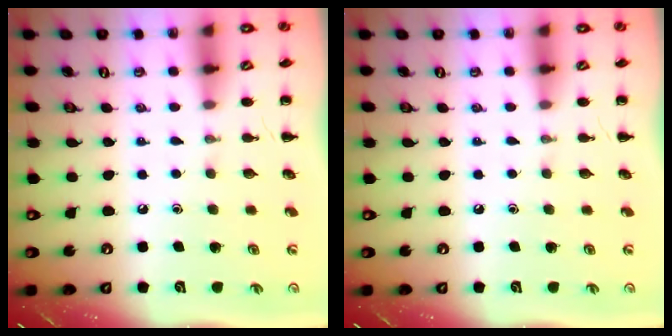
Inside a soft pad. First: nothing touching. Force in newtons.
{"total": 0.0}